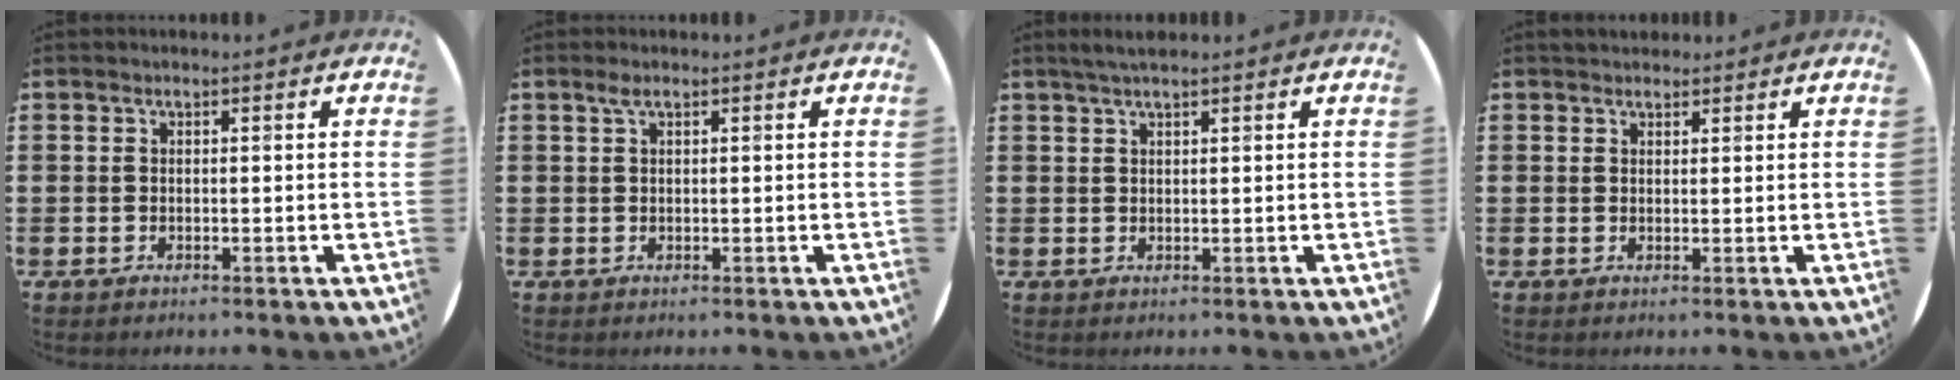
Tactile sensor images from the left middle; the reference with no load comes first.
{"total": 1.1, "force": [0.5, 0.2, 0.9], "torque": [-0.018, 0.005, 0.008]}
{"total": 1.8, "force": [1.5, 0.1, 1.0], "torque": [-0.021, 0.004, 0.026]}
{"total": 1.2, "force": [1.1, 0.4, -0.1], "torque": [0.009, 0.000, 0.020]}